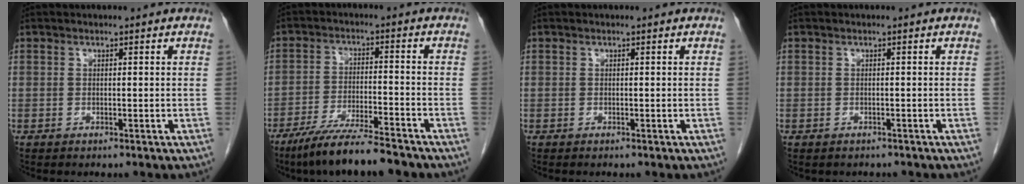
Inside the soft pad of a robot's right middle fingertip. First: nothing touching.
{"total": 11.4, "force": [-9.3, 0.7, 6.5], "torque": [-0.110, -0.030, -0.156]}
{"total": 0.0}
{"total": 1.2, "force": [-1.1, 0.6, 0.1], "torque": [-0.012, -0.002, -0.013]}